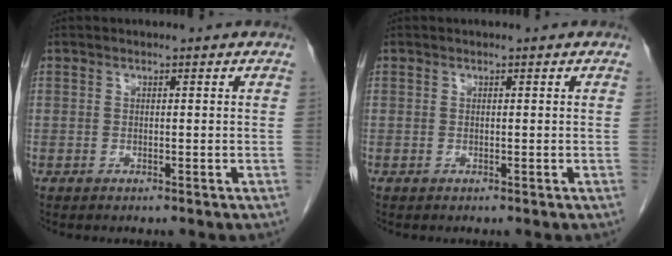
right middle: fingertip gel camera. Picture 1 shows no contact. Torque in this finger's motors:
{"motor_torque": [0.00, 0.00, 0.00, 0.00]}